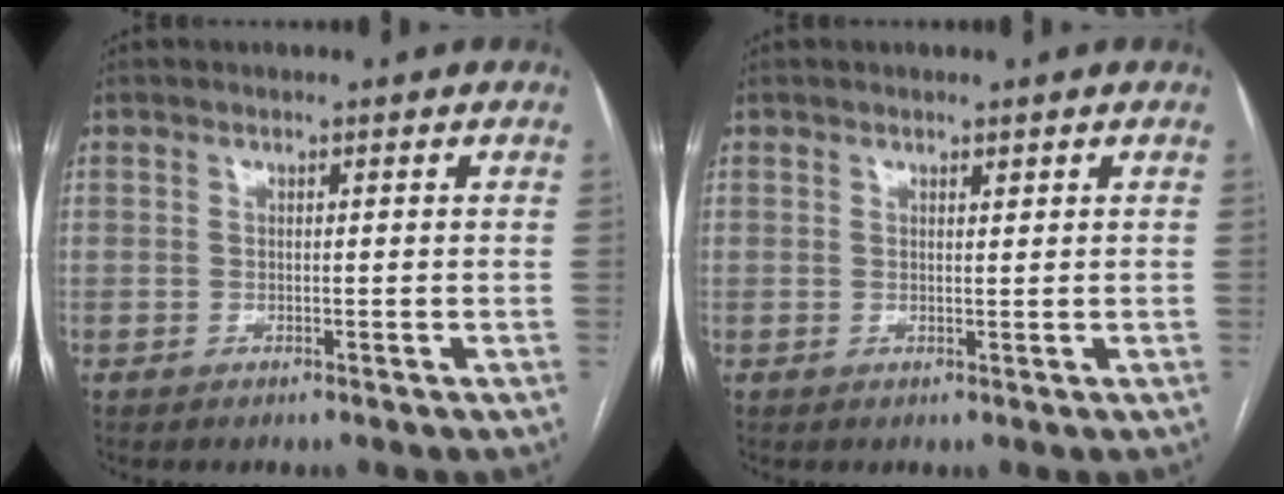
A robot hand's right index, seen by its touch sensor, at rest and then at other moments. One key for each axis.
{"total": 0.7, "fx": 0.5, "fy": 0.1, "fz": 0.4, "tx": -0.008, "ty": -0.003, "tz": 0.007}